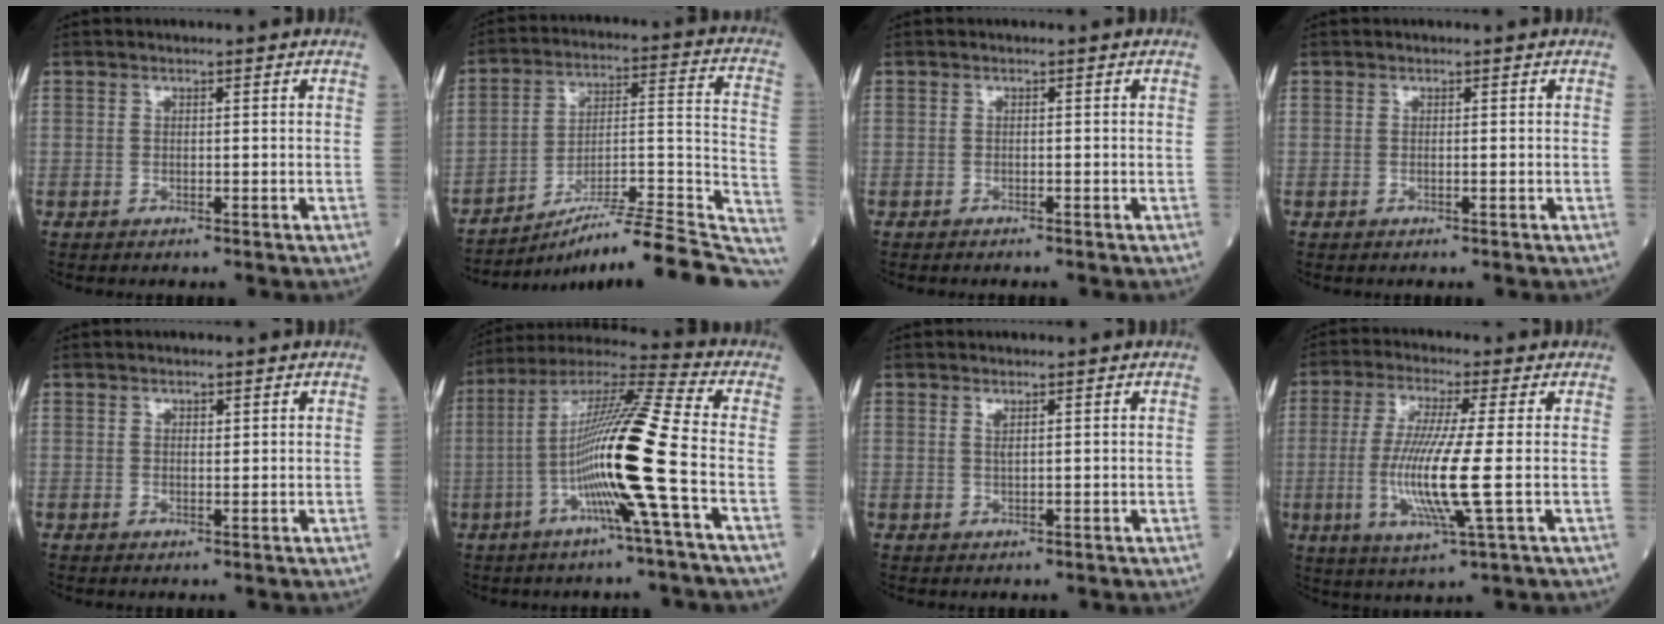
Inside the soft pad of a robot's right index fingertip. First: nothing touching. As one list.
[{"total": 24.5, "force": [-21.1, 1.1, 12.4], "torque": [-0.110, 0.013, -0.309]}, {"total": 0.6, "force": [-0.6, -0.1, 0.0], "torque": [0.001, -0.001, -0.013]}, {"total": 0.0}, {"total": 0.9, "force": [0.5, 0.5, 0.4], "torque": [-0.004, -0.005, 0.007]}, {"total": 16.3, "force": [-3.7, -1.6, 15.8], "torque": [-0.292, 0.002, -0.082]}, {"total": 1.1, "force": [0.6, 0.1, 0.9], "torque": [-0.022, -0.004, 0.013]}, {"total": 11.2, "force": [-1.5, -0.2, 11.1], "torque": [-0.233, -0.019, -0.035]}]